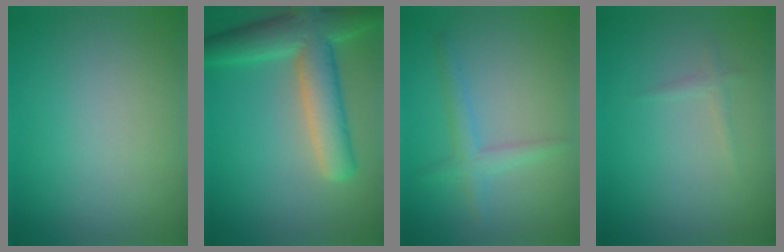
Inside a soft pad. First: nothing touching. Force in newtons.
{"total": 7.8, "press": 7.8, "slide": 0.5}
{"total": 2.1, "press": 2.1, "slide": 0.1}
{"total": 0.8, "press": 0.8, "slide": 0.0}